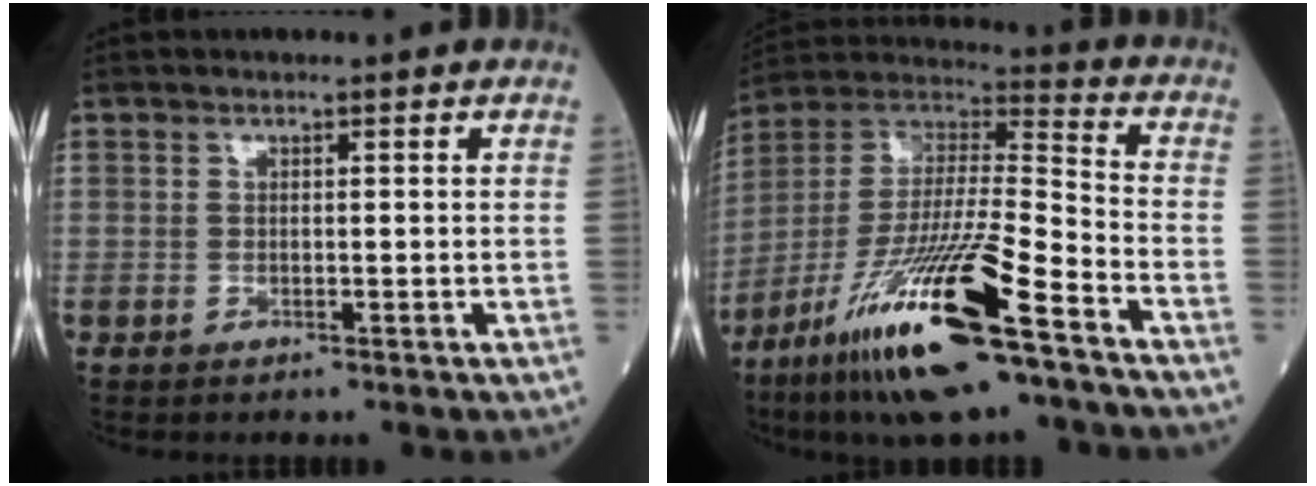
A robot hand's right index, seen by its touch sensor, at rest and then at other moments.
{"total": 22.3, "force": [-12.6, 2.1, 18.2], "torque": [-0.372, -0.046, -0.234]}